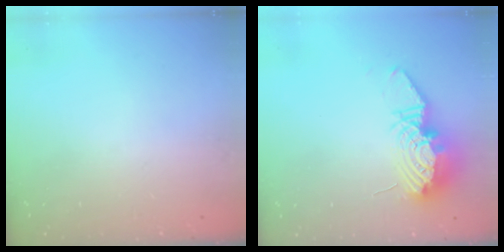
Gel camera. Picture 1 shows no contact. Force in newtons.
{"total": 13.4, "press": 13.4, "slide": 1.2}